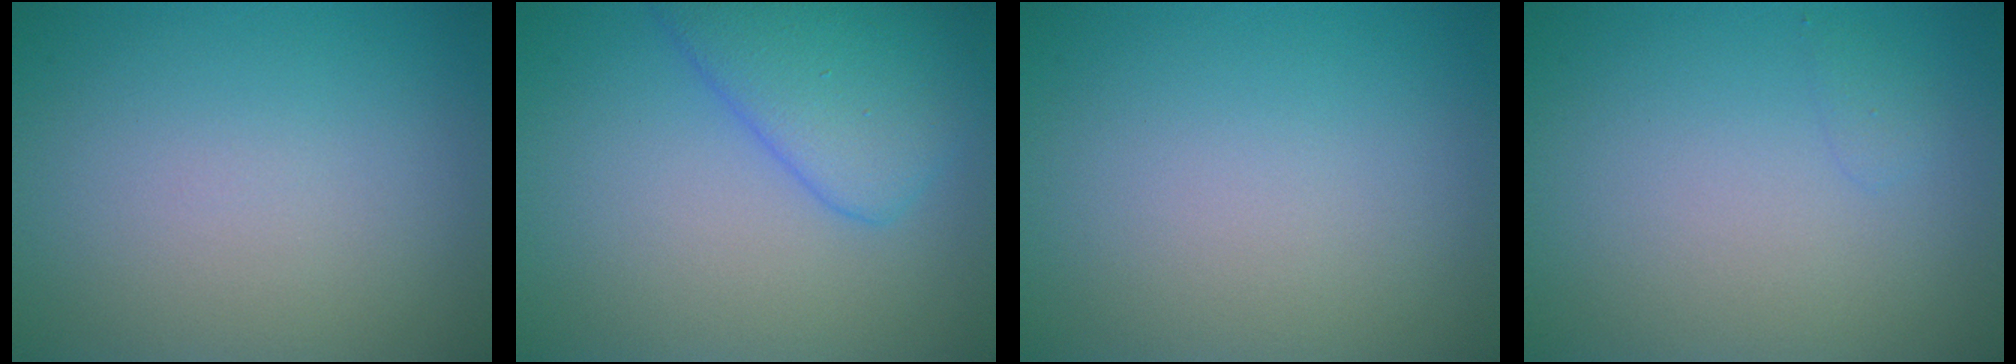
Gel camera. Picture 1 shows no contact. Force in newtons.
{"total": 4.9, "press": 4.9, "slide": 0.4}
{"total": 0.0}
{"total": 0.6, "press": 0.6, "slide": 0.1}